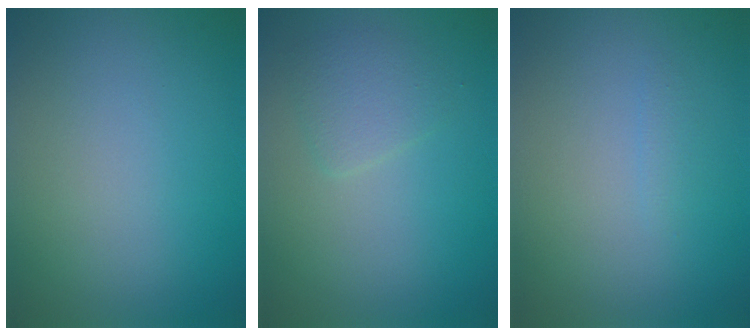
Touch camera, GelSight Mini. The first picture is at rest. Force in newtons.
{"total": 1.8, "press": 1.8, "slide": 0.1}
{"total": 0.6, "press": 0.6, "slide": 0.0}